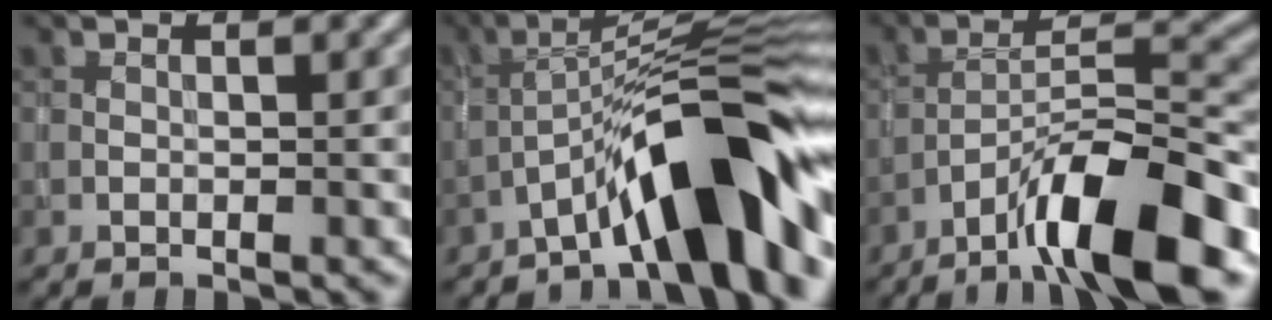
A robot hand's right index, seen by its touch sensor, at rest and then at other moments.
{"total": 11.6, "force": [-6.0, 2.3, 9.6], "torque": [-0.131, 0.028, -0.103]}
{"total": 10.4, "force": [-6.3, 2.2, 8.0], "torque": [-0.127, 0.013, -0.108]}